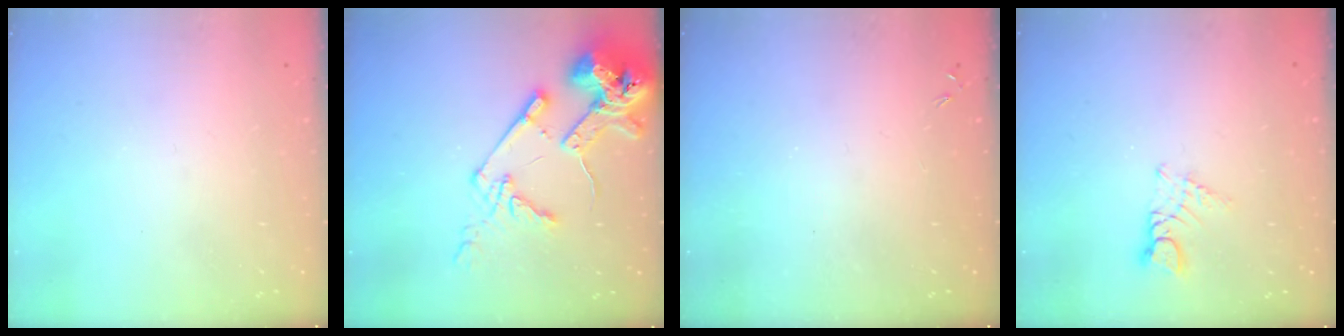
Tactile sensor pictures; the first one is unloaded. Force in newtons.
{"total": 15.9, "press": 15.8, "slide": 2.0}
{"total": 0.0}
{"total": 3.7, "press": 3.6, "slide": 0.3}